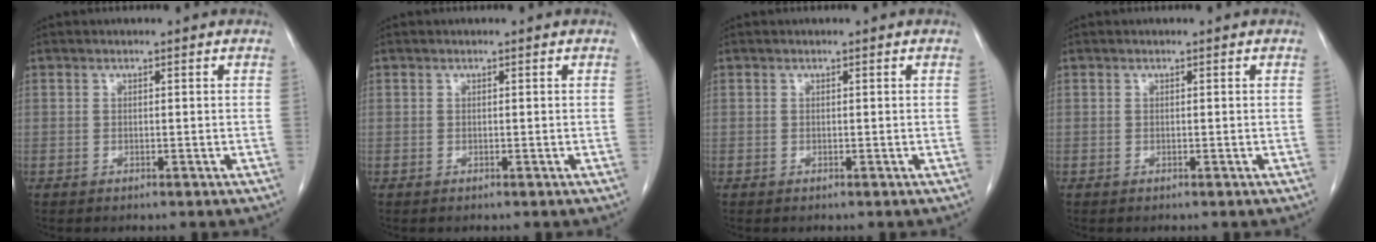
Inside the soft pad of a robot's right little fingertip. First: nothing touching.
{"total": 0.0}
{"total": 0.0}
{"total": 0.0}